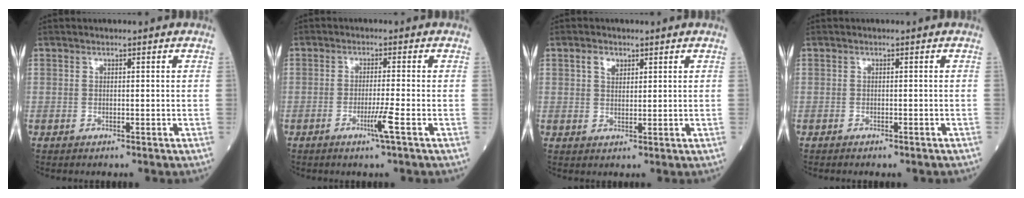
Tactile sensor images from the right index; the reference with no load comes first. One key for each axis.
{"total": 3.4, "fx": -1.6, "fy": -0.8, "fz": 2.9, "tx": -0.057, "ty": -0.008, "tz": -0.032}
{"total": 2.4, "fx": 1.3, "fy": 1.5, "fz": 1.4, "tx": -0.028, "ty": 0.004, "tz": 0.025}
{"total": 1.6, "fx": -1.4, "fy": 0.3, "fz": 0.8, "tx": -0.012, "ty": -0.004, "tz": -0.016}